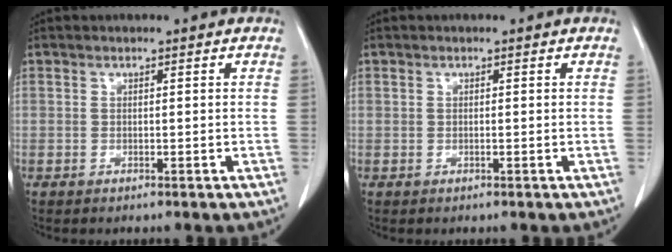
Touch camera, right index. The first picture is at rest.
{"total": 0.0}